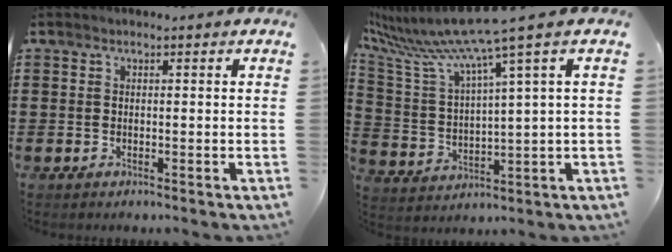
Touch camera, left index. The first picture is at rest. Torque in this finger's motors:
{"motor_torque": [1.19, -0.95, 0.67, 0.21]}